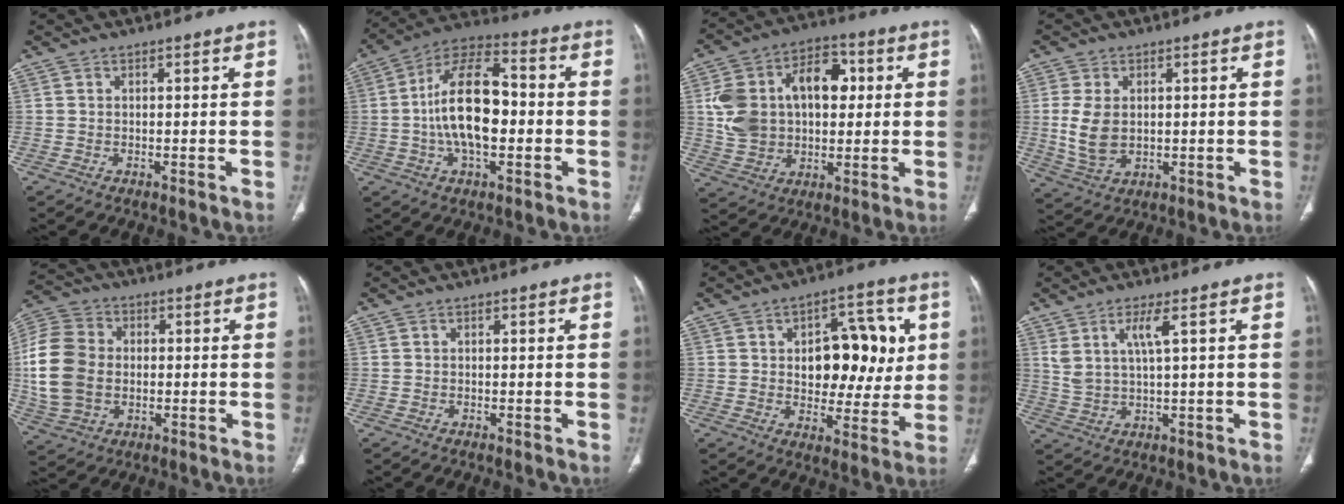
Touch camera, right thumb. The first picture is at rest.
{"total": 16.7, "force": [-1.1, 8.4, 14.4], "torque": [-0.248, 0.029, -0.028]}
{"total": 19.0, "force": [3.1, 13.1, 13.4], "torque": [-0.203, 0.028, 0.057]}
{"total": 8.0, "force": [0.5, 5.3, 5.9], "torque": [-0.113, -0.003, 0.021]}
{"total": 15.8, "force": [0.0, 11.9, 10.3], "torque": [-0.200, 0.017, 0.002]}
{"total": 0.0}
{"total": 15.8, "force": [2.8, 9.4, 12.4], "torque": [-0.110, 0.002, 0.046]}
{"total": 5.3, "force": [2.5, 0.8, 4.6], "torque": [-0.096, -0.014, 0.059]}